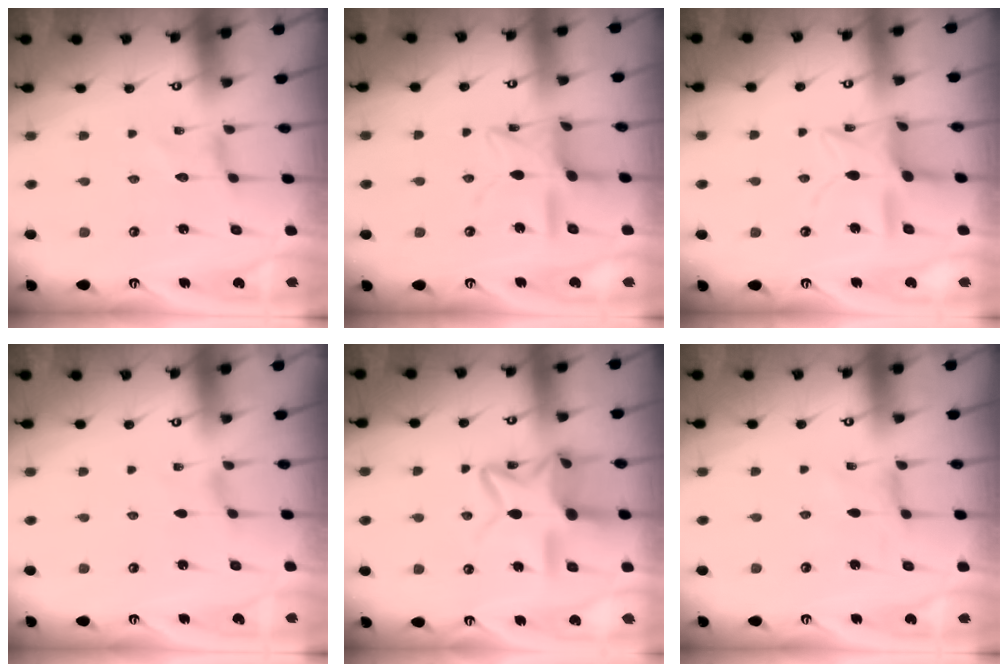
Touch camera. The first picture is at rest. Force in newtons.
{"total": 12.6, "press": 12.6, "slide": 0.8}
{"total": 13.6, "press": 13.6, "slide": 1.1}
{"total": 0.0}
{"total": 14.7, "press": 14.7, "slide": 1.2}
{"total": 0.5, "press": 0.5, "slide": 0.3}